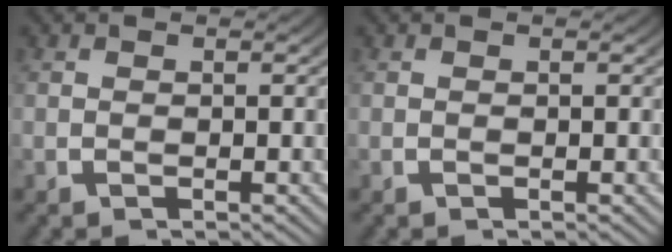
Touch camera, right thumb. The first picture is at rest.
{"total": 0.0}